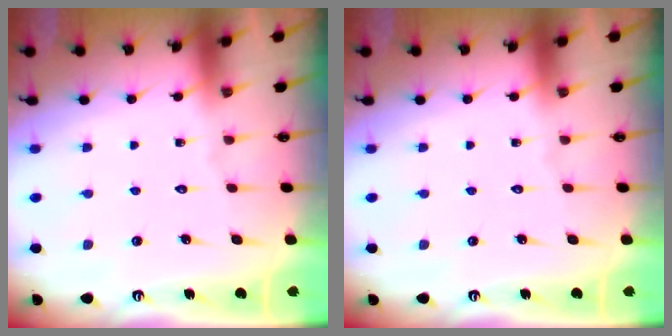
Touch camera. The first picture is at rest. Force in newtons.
{"total": 0.0}